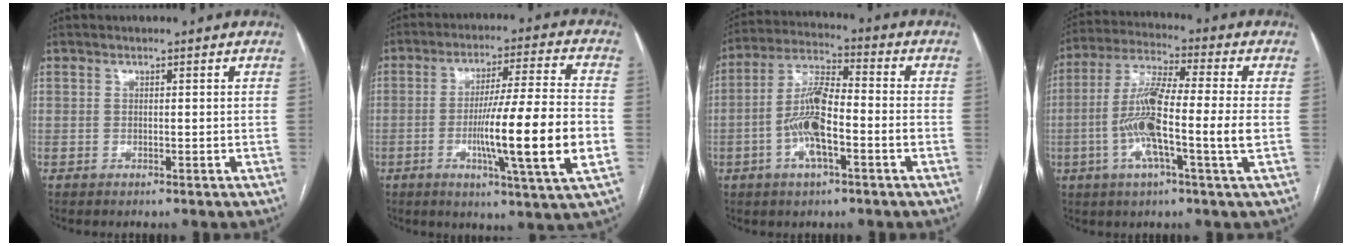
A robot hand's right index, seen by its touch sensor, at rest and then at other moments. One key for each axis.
{"total": 16.3, "fx": -3.5, "fy": -0.7, "fz": 15.9, "tx": -0.264, "ty": -0.012, "tz": -0.061}
{"total": 10.5, "fx": -2.9, "fy": 2.6, "fz": 9.7, "tx": -0.200, "ty": 0.012, "tz": -0.056}
{"total": 13.4, "fx": -2.3, "fy": 0.3, "fz": 13.2, "tx": -0.256, "ty": 0.002, "tz": -0.053}